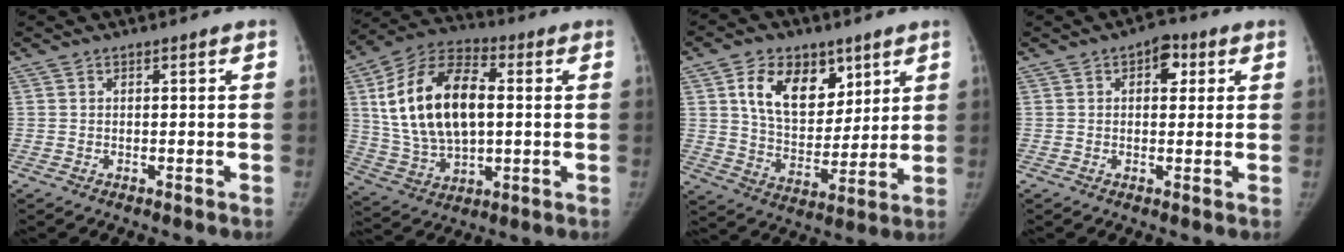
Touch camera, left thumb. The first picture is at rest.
{"total": 20.5, "force": [2.9, 11.7, 16.6], "torque": [-0.295, 0.011, 0.054]}
{"total": 15.0, "force": [6.9, 9.9, 8.9], "torque": [-0.112, -0.037, 0.132]}
{"total": 4.8, "force": [1.7, 3.1, 3.3], "torque": [-0.019, 0.001, 0.017]}